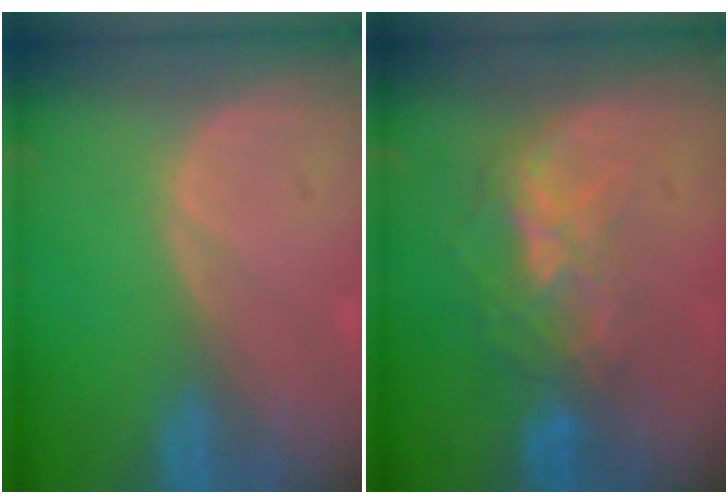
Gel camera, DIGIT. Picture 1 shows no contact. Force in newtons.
{"total": 6.7, "press": 5.9, "slide": 3.2}